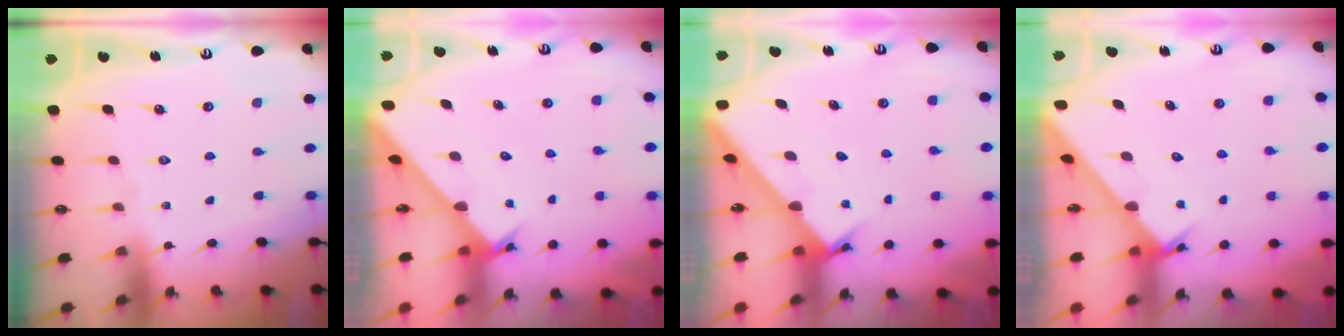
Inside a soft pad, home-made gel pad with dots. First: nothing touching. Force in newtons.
{"total": 2.6, "press": 2.6, "slide": 0.3}
{"total": 2.6, "press": 2.6, "slide": 0.2}
{"total": 2.9, "press": 2.9, "slide": 0.1}